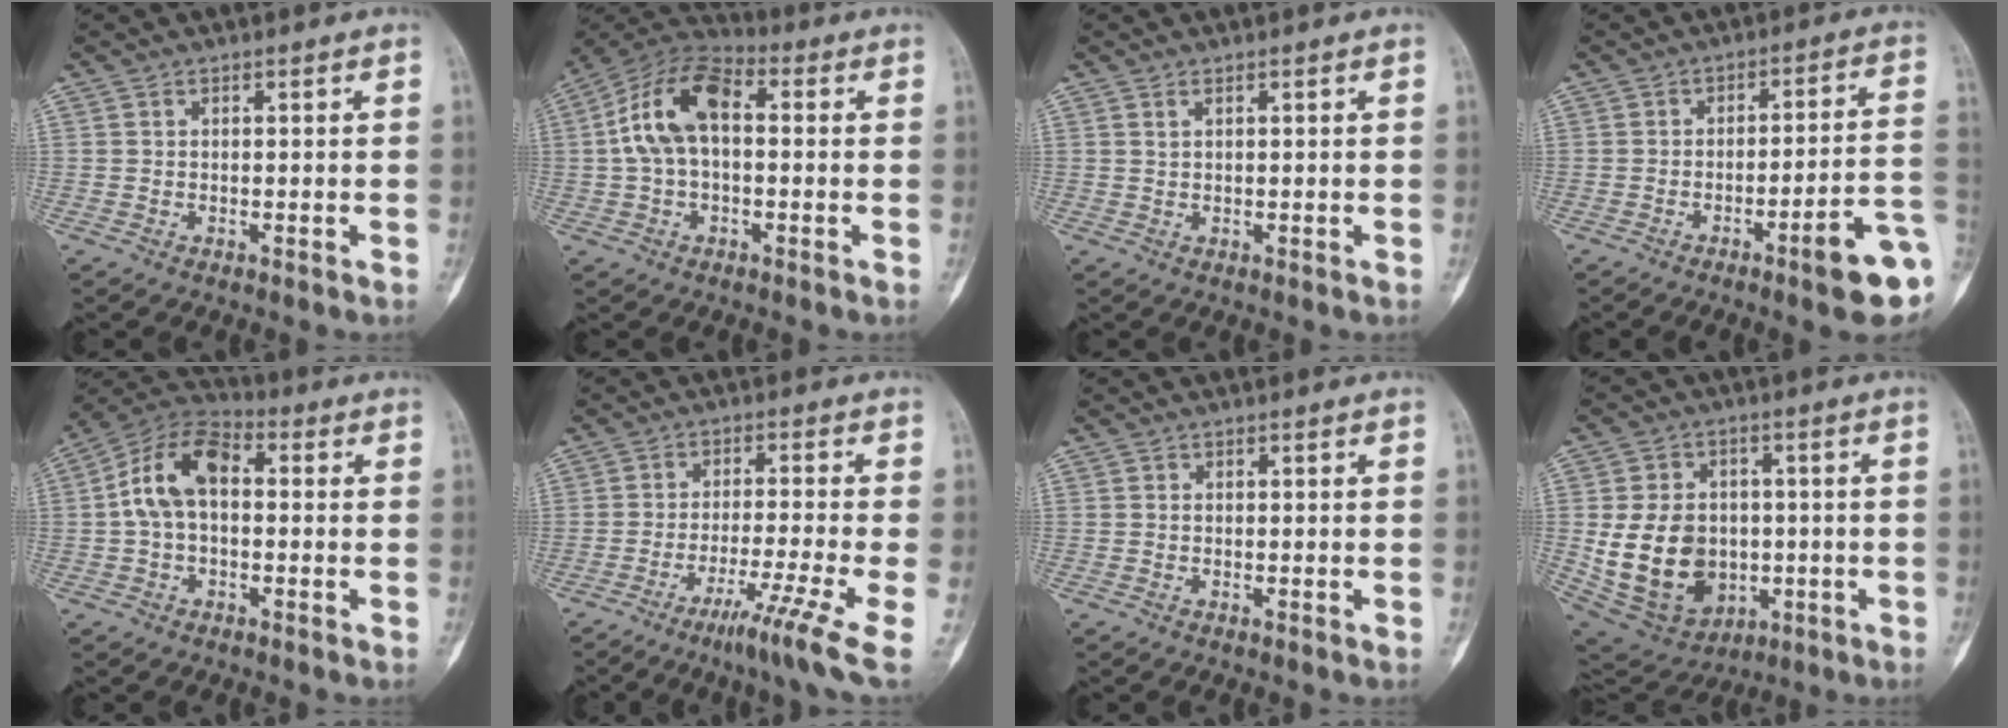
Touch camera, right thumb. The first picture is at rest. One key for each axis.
{"total": 13.0, "fx": 1.3, "fy": 7.4, "fz": 10.7, "tx": -0.202, "ty": 0.040, "tz": 0.011}
{"total": 0.5, "fx": 0.3, "fy": 0.1, "fz": 0.4, "tx": -0.011, "ty": 0.005, "tz": 0.006}
{"total": 11.7, "fx": -5.0, "fy": 1.8, "fz": 10.4, "tx": -0.121, "ty": 0.029, "tz": -0.066}
{"total": 11.6, "fx": 0.8, "fy": 7.0, "fz": 9.2, "tx": -0.166, "ty": 0.036, "tz": 0.002}
{"total": 9.6, "fx": -4.9, "fy": -0.2, "fz": 8.3, "tx": -0.147, "ty": 0.006, "tz": -0.082}
{"total": 0.0}
{"total": 17.3, "fx": -1.7, "fy": 13.4, "fz": 10.9, "tx": -0.168, "ty": 0.006, "tz": 0.001}